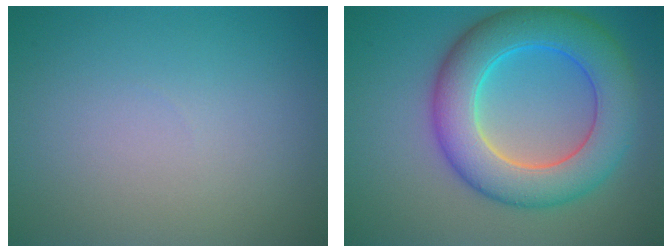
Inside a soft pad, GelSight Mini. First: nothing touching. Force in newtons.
{"total": 8.8, "press": 8.8, "slide": 0.3}